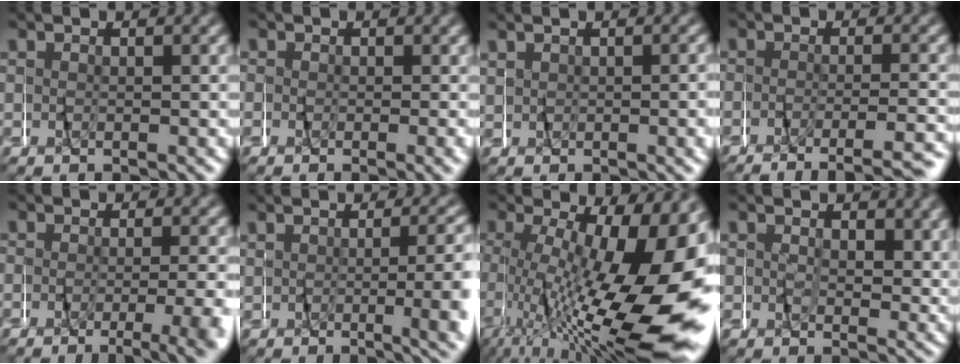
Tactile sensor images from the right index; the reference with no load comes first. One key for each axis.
{"total": 0.6, "fx": -0.1, "fy": 0.4, "fz": 0.3, "tx": -0.001, "ty": -0.004, "tz": -0.003}
{"total": 0.6, "fx": 0.6, "fy": -0.2, "fz": -0.1, "tx": 0.004, "ty": 0.009, "tz": 0.010}
{"total": 4.2, "fx": -3.5, "fy": 0.9, "fz": 2.1, "tx": -0.026, "ty": -0.008, "tz": -0.055}
{"total": 5.0, "fx": -2.8, "fy": 1.6, "fz": 3.8, "tx": -0.039, "ty": -0.013, "tz": -0.041}
{"total": 4.2, "fx": -0.2, "fy": 0.5, "fz": 4.2, "tx": -0.029, "ty": 0.011, "tz": -0.002}
{"total": 16.5, "fx": -1.6, "fy": 6.6, "fz": 15.0, "tx": -0.201, "ty": -0.011, "tz": -0.010}
{"total": 2.2, "fx": 1.7, "fy": 1.3, "fz": 0.7, "tx": -0.018, "ty": -0.004, "tz": 0.026}